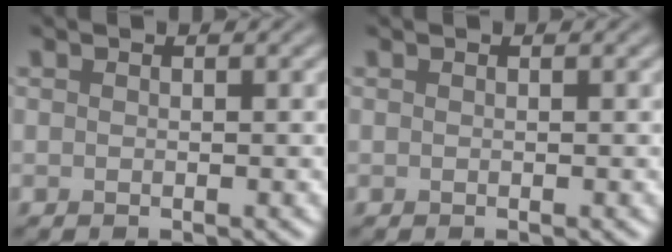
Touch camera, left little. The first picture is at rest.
{"total": 0.0}